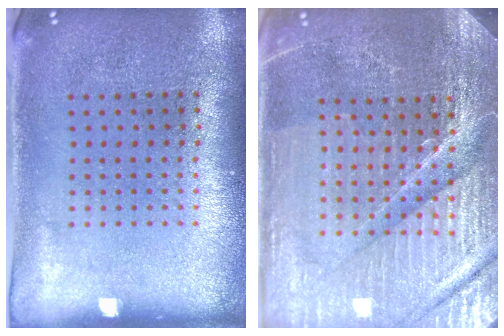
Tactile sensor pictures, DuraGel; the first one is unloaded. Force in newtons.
{"total": 5.2, "press": 4.8, "slide": 1.8}